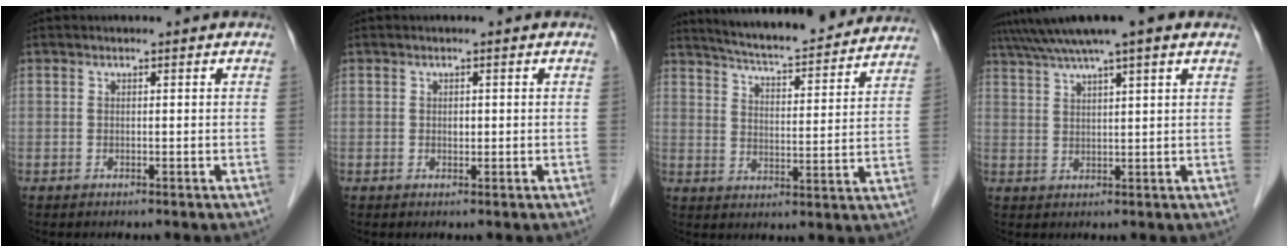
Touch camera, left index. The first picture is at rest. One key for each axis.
{"total": 0.7, "fx": 0.0, "fy": 0.5, "fz": 0.5, "tx": -0.010, "ty": 0.001, "tz": -0.002}
{"total": 21.5, "fx": 19.8, "fy": 2.6, "fz": 7.8, "tx": -0.121, "ty": -0.010, "tz": 0.262}
{"total": 10.0, "fx": 7.6, "fy": 0.2, "fz": 6.5, "tx": -0.112, "ty": 0.042, "tz": 0.111}